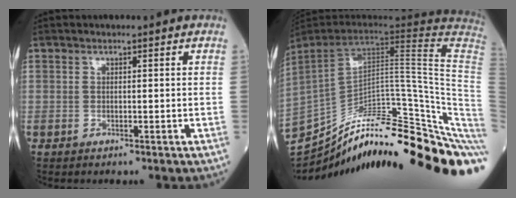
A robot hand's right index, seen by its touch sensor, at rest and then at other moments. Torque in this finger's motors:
{"motor_torque": [1.04, -1.10, 0.59, 0.05]}